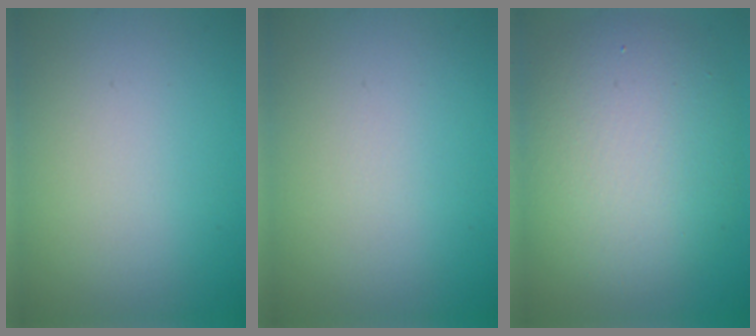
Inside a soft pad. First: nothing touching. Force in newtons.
{"total": 0.0}
{"total": 8.5, "press": 8.5, "slide": 0.5}